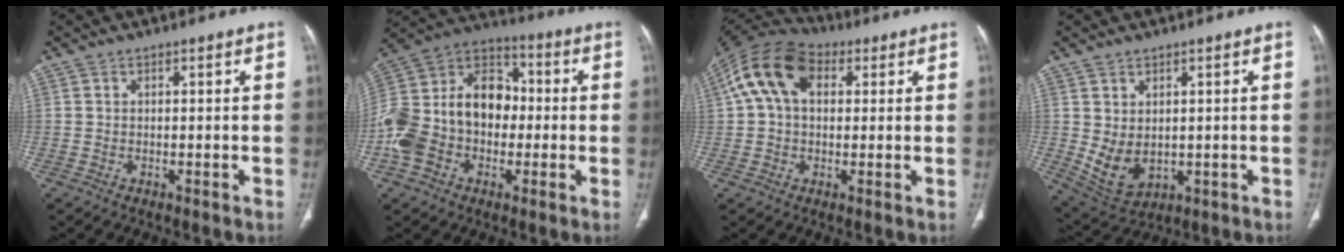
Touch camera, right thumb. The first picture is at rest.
{"total": 21.4, "force": [-2.4, 15.7, 14.4], "torque": [-0.283, 0.049, -0.044]}
{"total": 13.7, "force": [3.8, 9.0, 9.7], "torque": [-0.178, 0.037, 0.061]}
{"total": 7.1, "force": [0.2, 4.8, 5.2], "torque": [-0.087, -0.009, 0.031]}